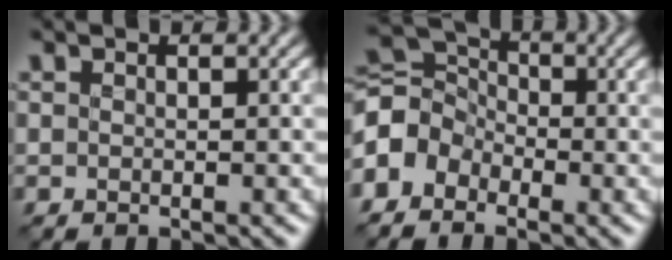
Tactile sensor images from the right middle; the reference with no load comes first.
{"total": 3.8, "force": [-2.3, 2.8, 1.0], "torque": [-0.015, 0.011, -0.068]}